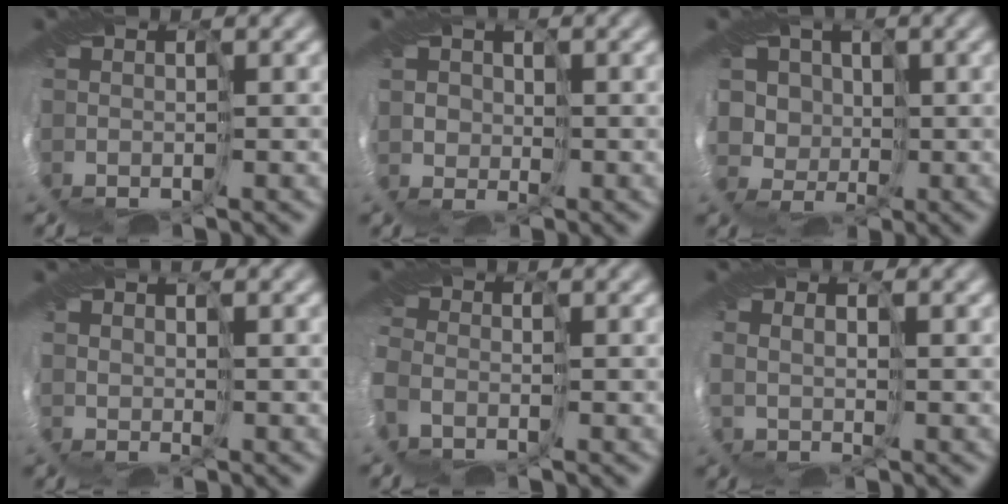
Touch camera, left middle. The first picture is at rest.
{"total": 2.4, "force": [1.5, 0.6, -1.8], "torque": [0.023, 0.008, 0.025]}
{"total": 4.7, "force": [3.2, 3.4, -0.5], "torque": [0.003, 0.005, 0.048]}
{"total": 2.7, "force": [2.0, -0.9, -1.6], "torque": [0.014, 0.008, 0.040]}
{"total": 2.5, "force": [-0.7, 2.3, 0.6], "torque": [-0.035, 0.002, -0.009]}
{"total": 2.1, "force": [2.1, -0.3, -0.4], "torque": [0.006, 0.015, 0.024]}